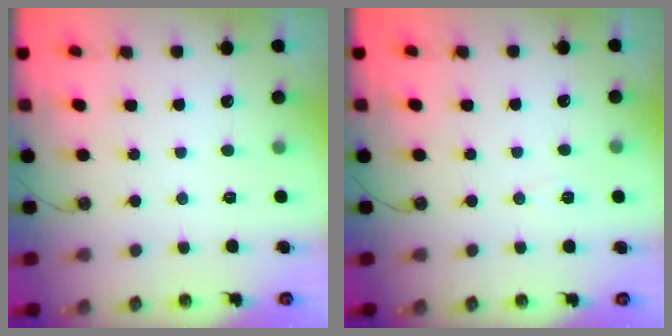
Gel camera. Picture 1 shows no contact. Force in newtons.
{"total": 5.4, "press": 3.0, "slide": 4.5}